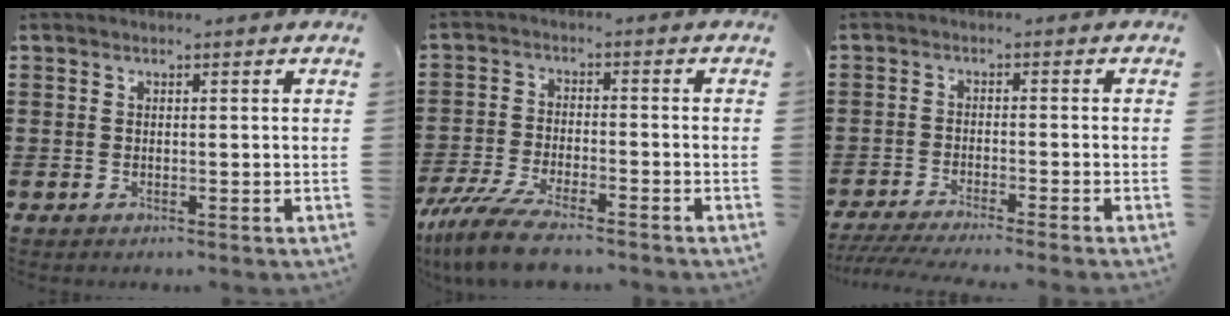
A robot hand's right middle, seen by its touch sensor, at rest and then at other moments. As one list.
[{"total": 6.9, "force": [-5.8, 1.0, 3.7], "torque": [-0.091, -0.009, -0.113]}, {"total": 2.9, "force": [-2.6, -0.3, 1.2], "torque": [-0.027, -0.005, -0.054]}]